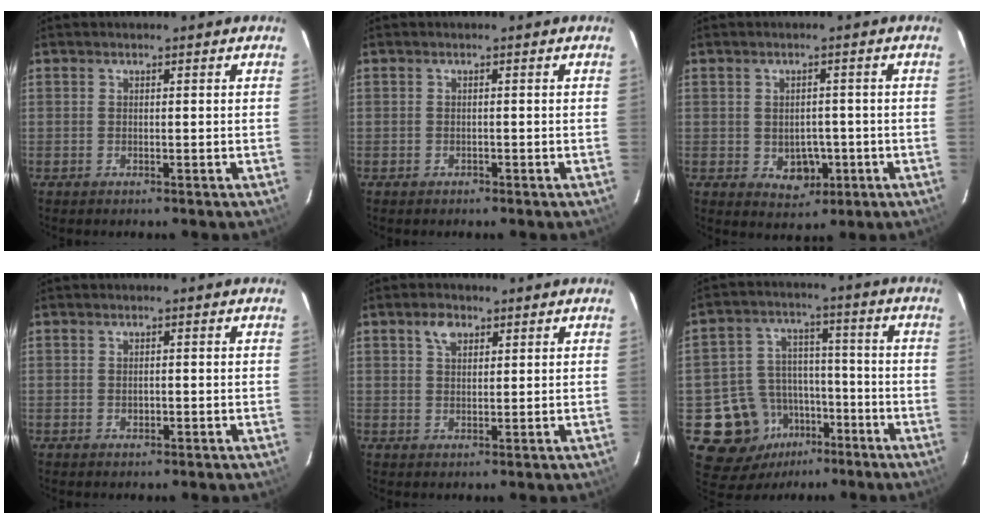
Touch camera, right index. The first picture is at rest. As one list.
[{"total": 0.9, "force": [-0.7, 0.6, -0.1], "torque": [-0.001, 0.003, -0.010]}, {"total": 5.2, "force": [-1.3, 4.2, 2.8], "torque": [-0.053, 0.002, -0.003]}, {"total": 1.0, "force": [-0.2, 0.8, 0.6], "torque": [-0.010, 0.000, -0.003]}, {"total": 3.3, "force": [1.8, 2.1, 1.8], "torque": [-0.031, 0.010, 0.032]}, {"total": 12.7, "force": [-6.1, 10.4, 3.9], "torque": [-0.098, 0.037, -0.076]}]